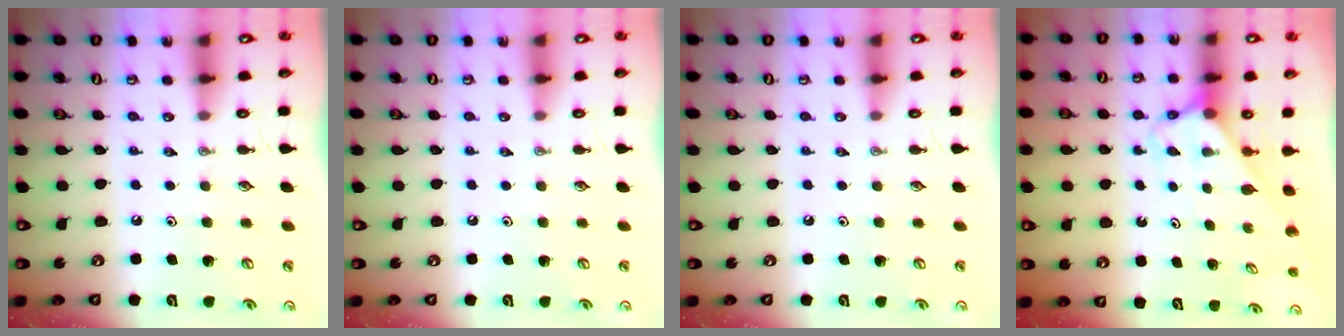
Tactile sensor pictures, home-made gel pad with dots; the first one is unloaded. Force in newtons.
{"total": 0.0}
{"total": 0.0}
{"total": 2.9, "press": 2.9, "slide": 0.2}